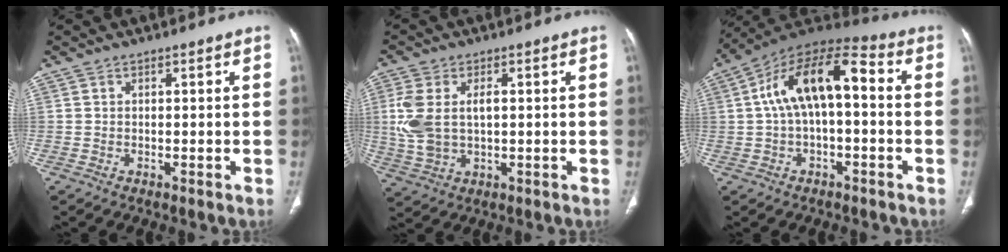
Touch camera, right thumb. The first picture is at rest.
{"total": 9.8, "force": [0.9, 5.9, 7.8], "torque": [-0.178, 0.005, 0.027]}
{"total": 15.1, "force": [1.1, 7.2, 13.2], "torque": [-0.224, 0.051, 0.008]}